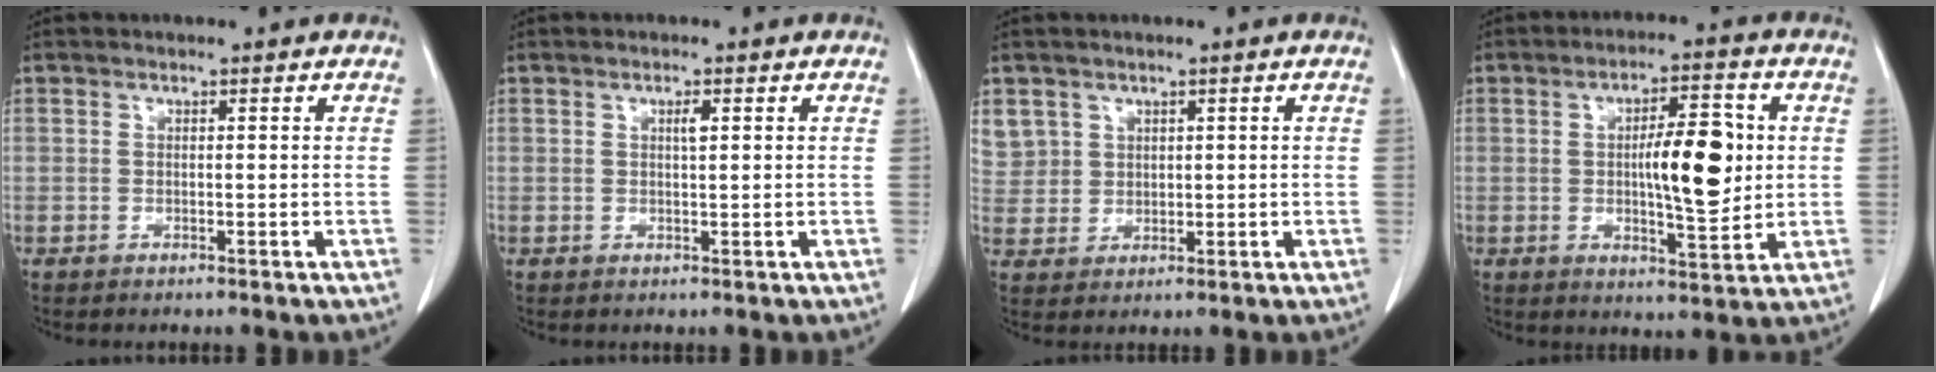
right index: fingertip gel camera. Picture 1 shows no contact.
{"total": 1.2, "force": [0.4, 0.2, 1.1], "torque": [-0.022, 0.000, 0.007]}
{"total": 5.7, "force": [2.8, 5.0, 0.2], "torque": [0.000, 0.012, 0.062]}
{"total": 10.4, "force": [0.8, 3.0, 9.9], "torque": [-0.151, 0.006, 0.015]}